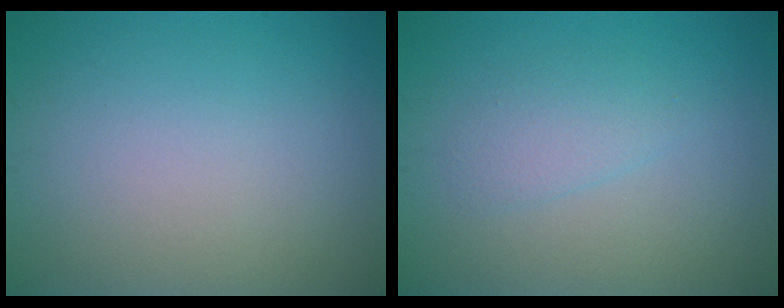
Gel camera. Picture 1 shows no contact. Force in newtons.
{"total": 1.8, "press": 1.8, "slide": 0.1}